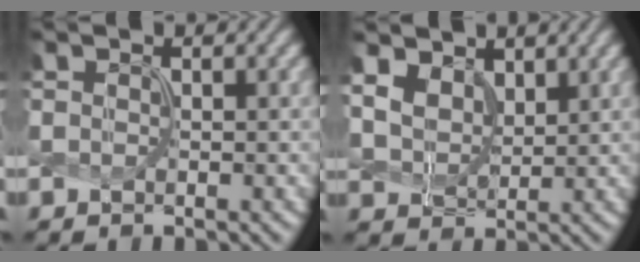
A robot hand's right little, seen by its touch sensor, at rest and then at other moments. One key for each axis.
{"total": 6.1, "fx": 3.5, "fy": 4.1, "fz": 2.9, "tx": -0.110, "ty": 0.002, "tz": 0.069}